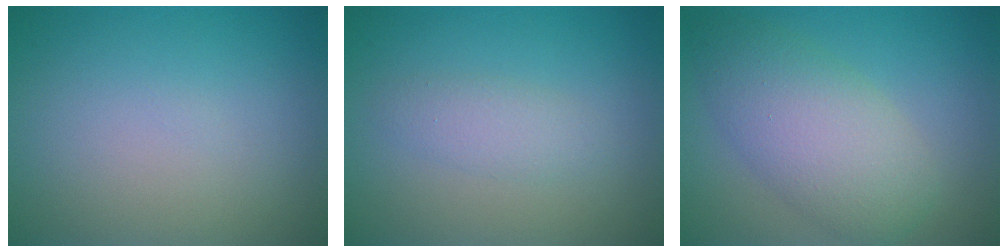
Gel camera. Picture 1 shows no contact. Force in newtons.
{"total": 1.8, "press": 1.8, "slide": 0.1}
{"total": 6.2, "press": 6.2, "slide": 0.3}